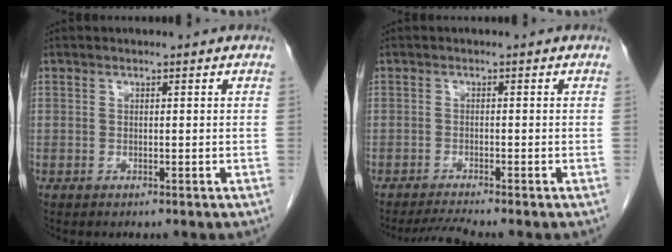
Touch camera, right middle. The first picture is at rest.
{"total": 2.6, "force": [-2.4, -1.1, 0.6], "torque": [-0.021, -0.016, -0.045]}